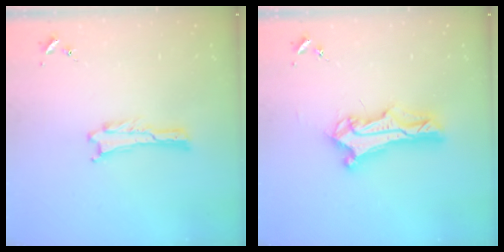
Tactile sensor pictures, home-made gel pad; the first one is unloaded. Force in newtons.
{"total": 8.8, "press": 8.7, "slide": 0.7}